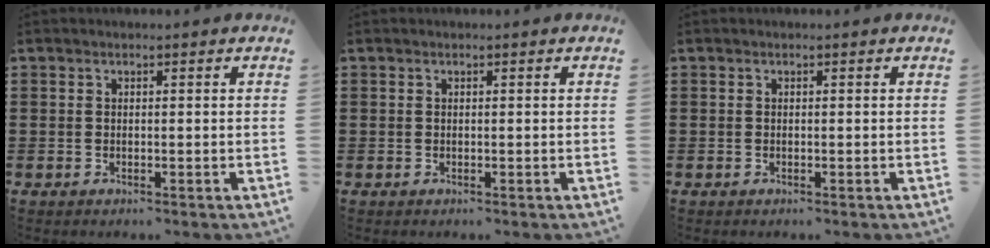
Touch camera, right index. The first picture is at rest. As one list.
[{"total": 0.0}, {"total": 0.0}]